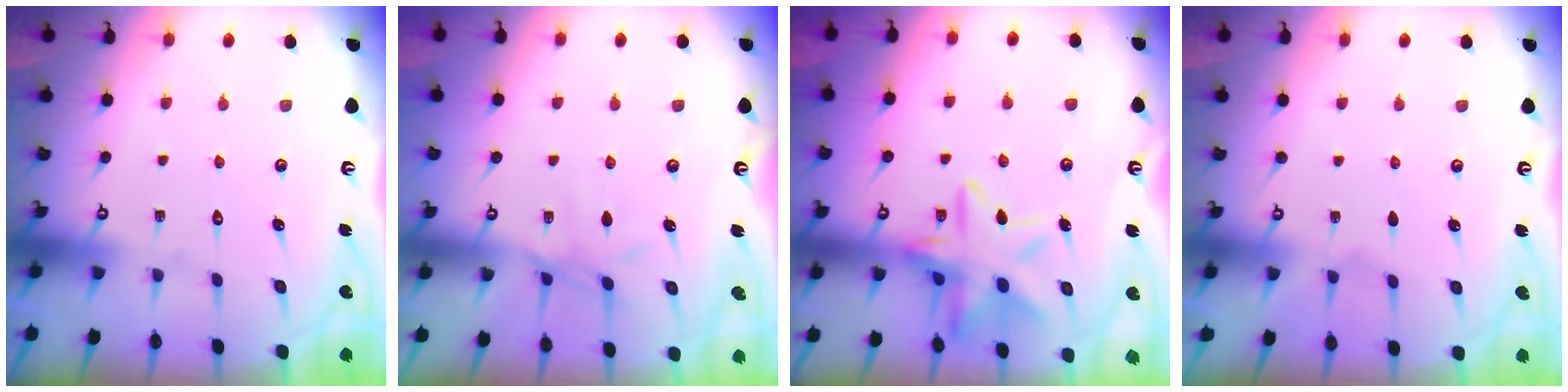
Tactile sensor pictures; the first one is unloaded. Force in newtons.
{"total": 5.9, "press": 5.8, "slide": 0.7}
{"total": 16.0, "press": 15.9, "slide": 1.2}
{"total": 3.8, "press": 2.9, "slide": 2.4}